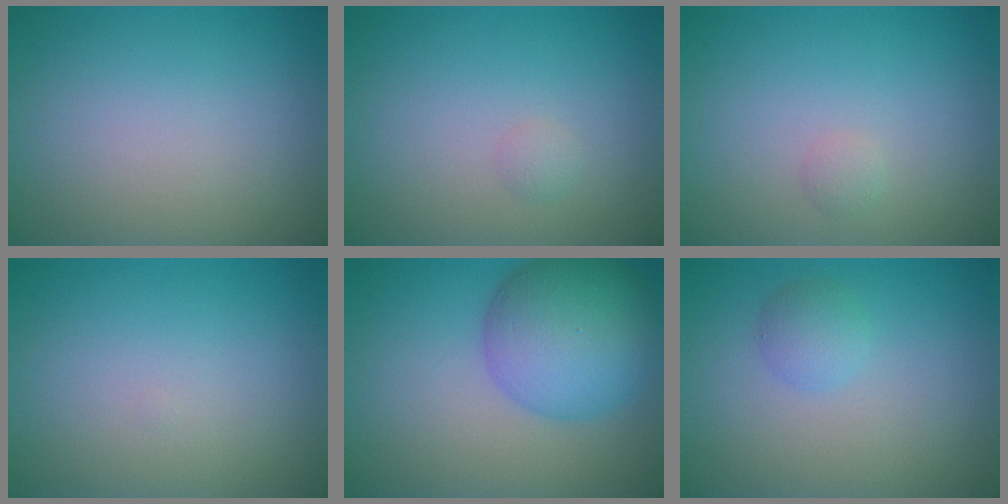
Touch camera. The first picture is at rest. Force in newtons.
{"total": 0.7, "press": 0.7, "slide": 0.0}
{"total": 0.7, "press": 0.7, "slide": 0.0}
{"total": 0.0}
{"total": 8.7, "press": 8.7, "slide": 0.4}
{"total": 1.7, "press": 1.7, "slide": 0.0}